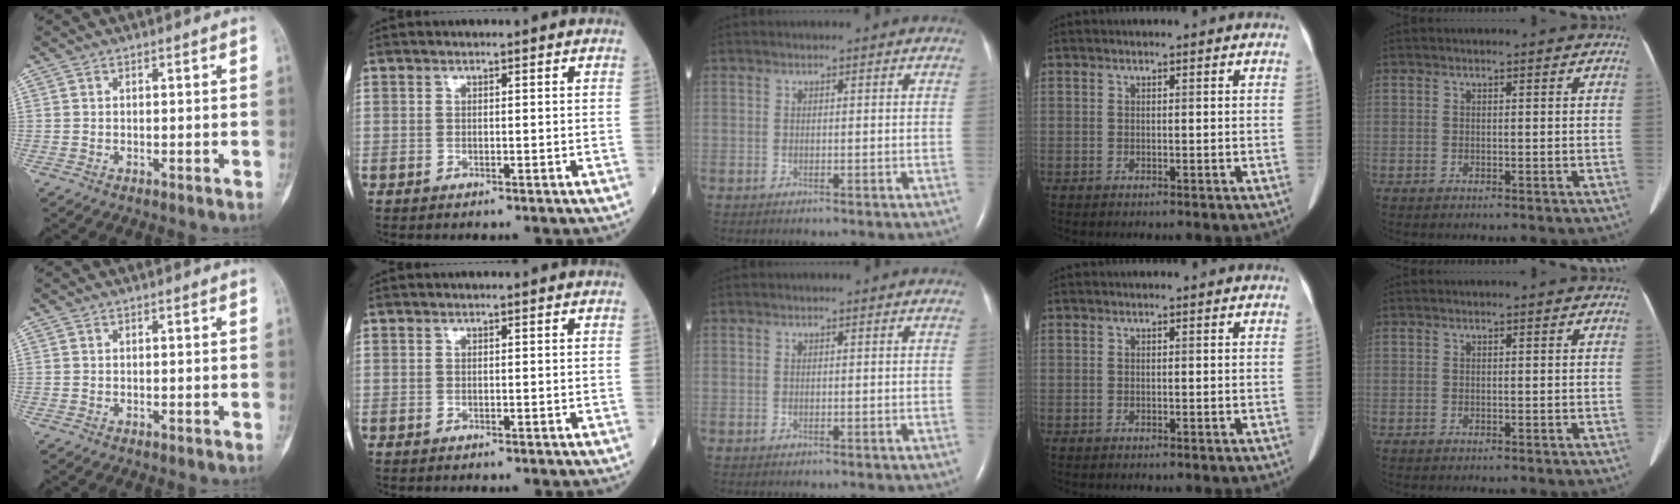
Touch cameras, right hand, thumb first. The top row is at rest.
{}